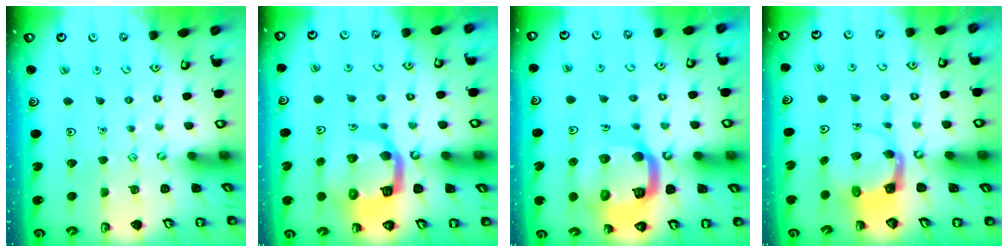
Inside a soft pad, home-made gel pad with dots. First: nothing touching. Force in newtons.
{"total": 13.8, "press": 13.7, "slide": 1.7}
{"total": 19.8, "press": 19.7, "slide": 2.1}
{"total": 3.8, "press": 3.8, "slide": 0.3}